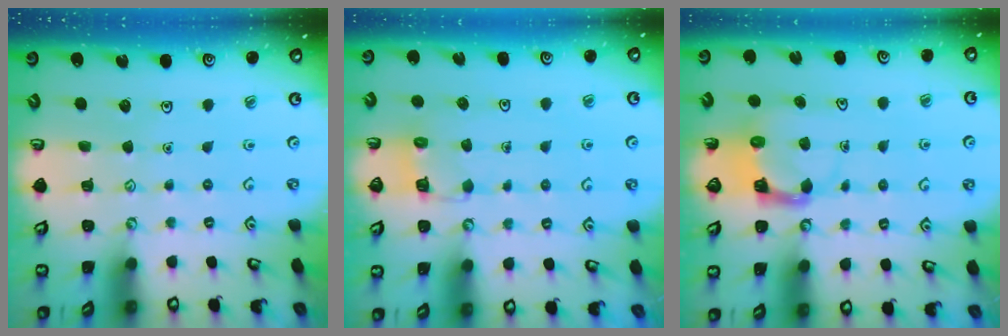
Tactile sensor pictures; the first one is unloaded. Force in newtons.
{"total": 2.8, "press": 2.8, "slide": 0.2}
{"total": 3.9, "press": 3.9, "slide": 0.2}